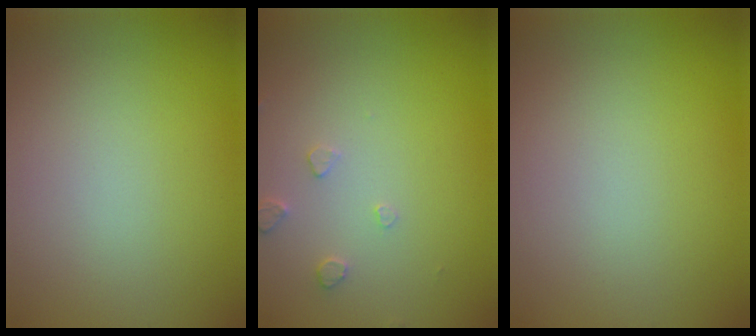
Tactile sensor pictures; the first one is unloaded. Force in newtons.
{"total": 1.2, "press": 1.2, "slide": 0.2}
{"total": 0.0}